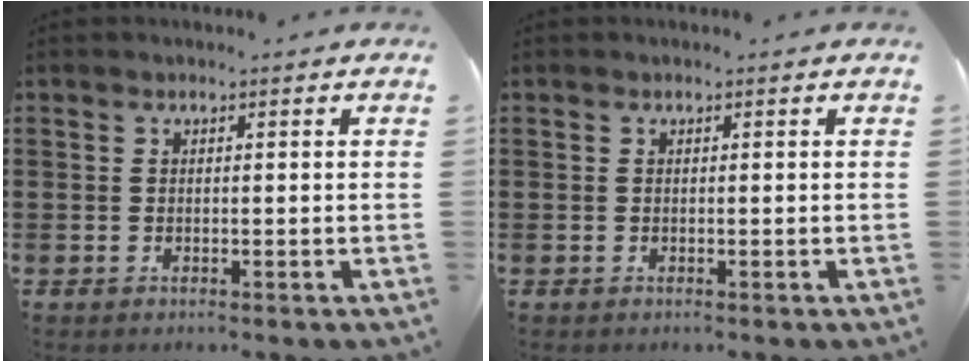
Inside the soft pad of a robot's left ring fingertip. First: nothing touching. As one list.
[{"total": 0.0}]